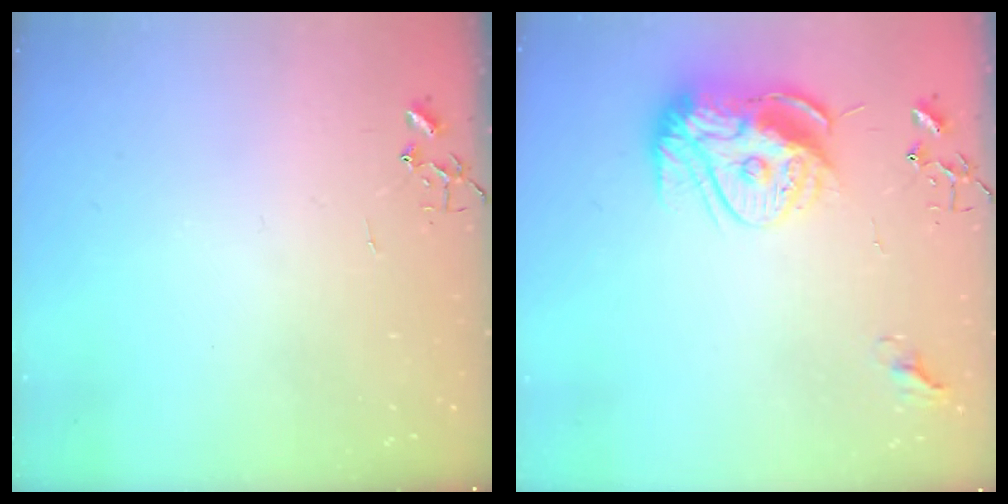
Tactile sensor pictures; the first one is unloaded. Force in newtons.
{"total": 15.6, "press": 15.6, "slide": 1.3}